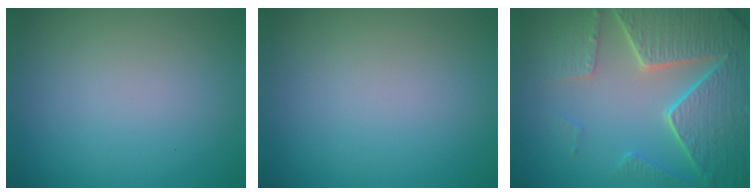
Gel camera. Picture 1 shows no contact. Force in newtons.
{"total": 0.0}
{"total": 8.1, "press": 6.1, "slide": 5.3}